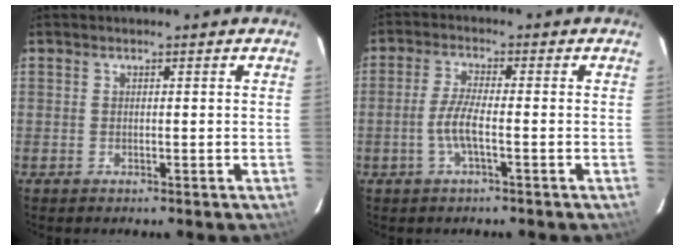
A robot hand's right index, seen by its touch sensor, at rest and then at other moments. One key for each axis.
{"total": 4.8, "fx": -1.6, "fy": 0.6, "fz": 4.5, "tx": -0.098, "ty": 0.001, "tz": -0.032}